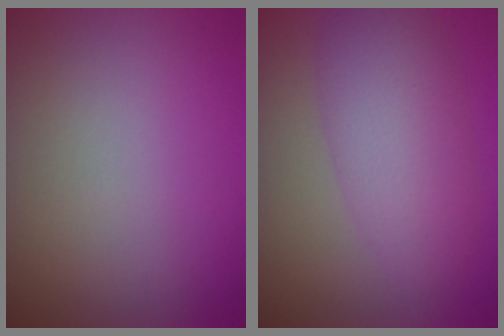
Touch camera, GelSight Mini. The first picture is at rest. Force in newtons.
{"total": 5.9, "press": 5.9, "slide": 0.1}